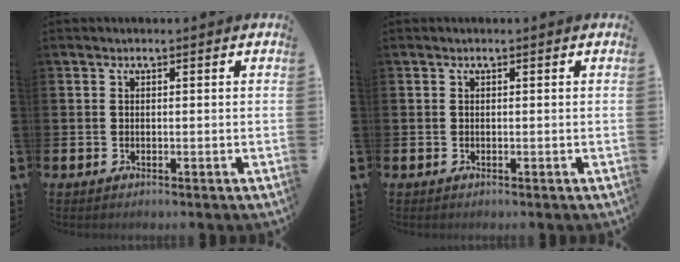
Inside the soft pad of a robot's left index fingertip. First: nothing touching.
{"total": 0.0}